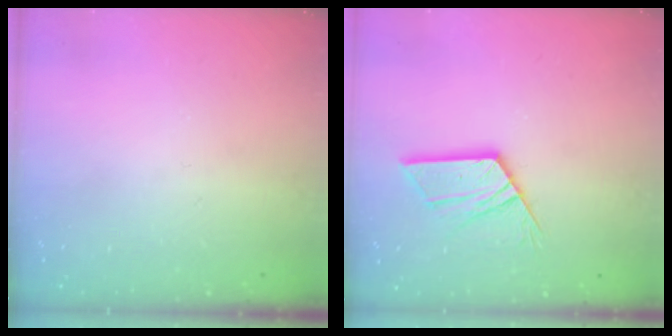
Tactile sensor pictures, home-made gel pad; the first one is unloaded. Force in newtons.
{"total": 11.7, "press": 11.7, "slide": 1.0}